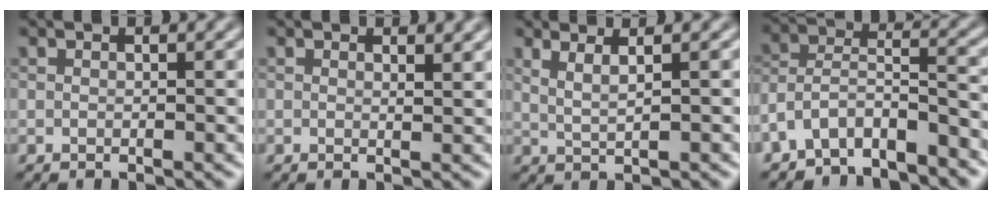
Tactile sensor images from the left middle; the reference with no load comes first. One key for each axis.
{"total": 0.9, "fx": 0.7, "fy": 0.2, "fz": 0.6, "tx": -0.007, "ty": -0.002, "tz": 0.012}
{"total": 2.3, "fx": 1.5, "fy": 0.7, "fz": 1.7, "tx": -0.026, "ty": -0.001, "tz": 0.018}
{"total": 6.0, "fx": -4.9, "fy": 2.3, "fz": 2.7, "tx": -0.047, "ty": 0.001, "tz": -0.094}